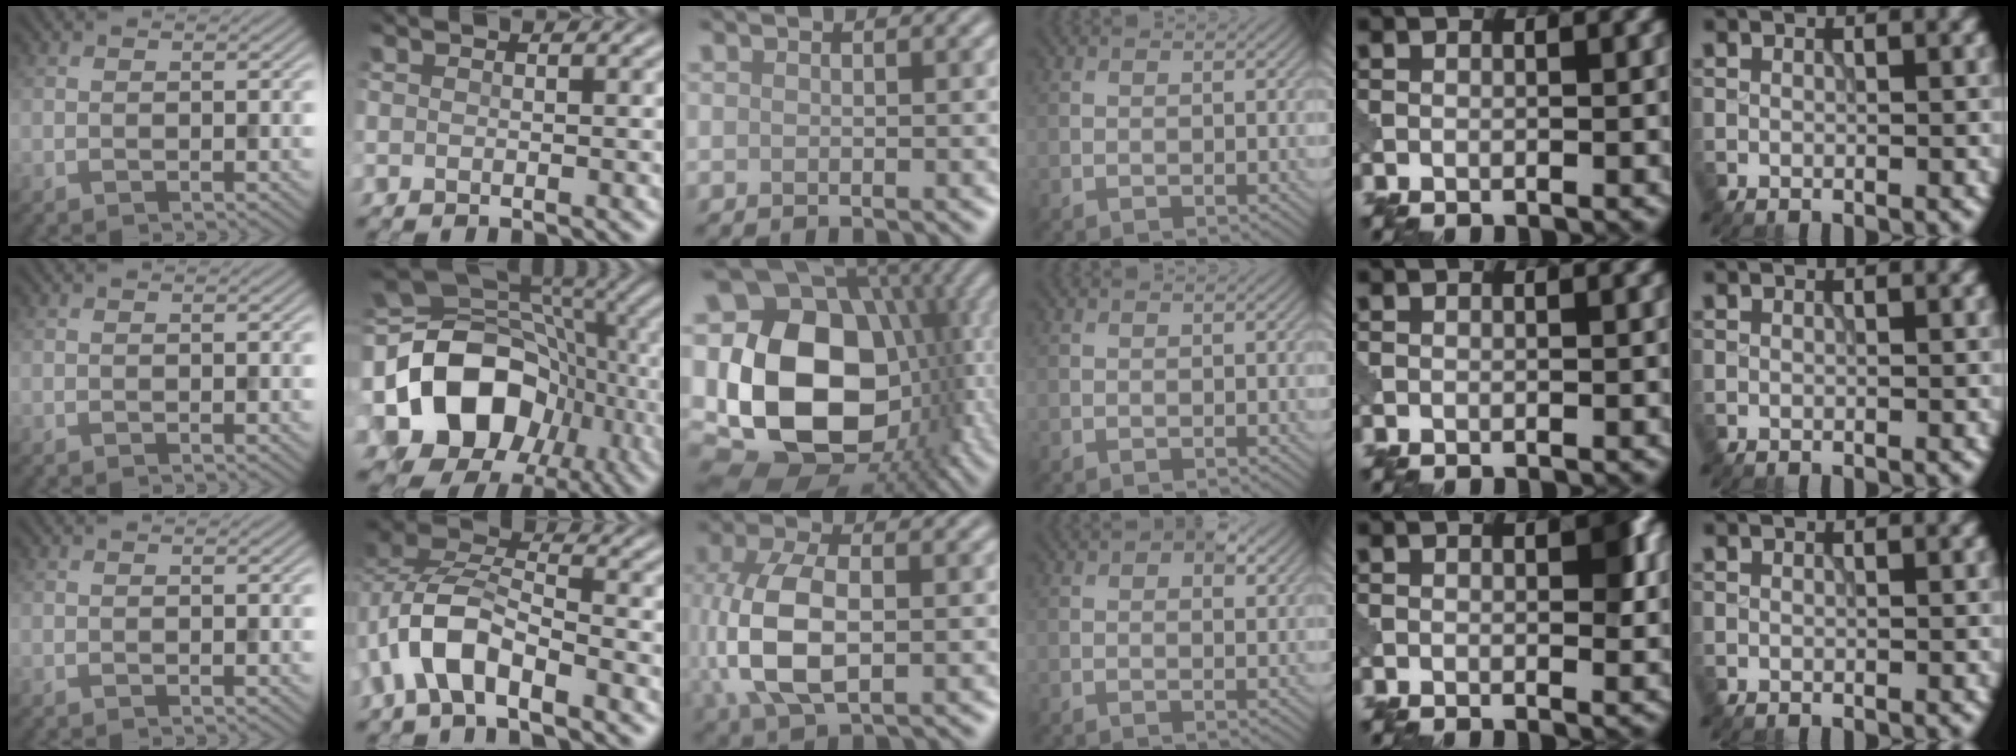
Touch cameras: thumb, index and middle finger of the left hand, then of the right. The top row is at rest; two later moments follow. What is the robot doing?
{"motion": "disassemble", "object": "puzzle pieces"}